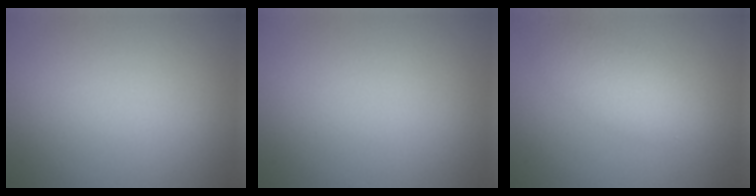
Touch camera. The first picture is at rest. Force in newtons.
{"total": 0.0}
{"total": 3.5, "press": 3.5, "slide": 0.3}